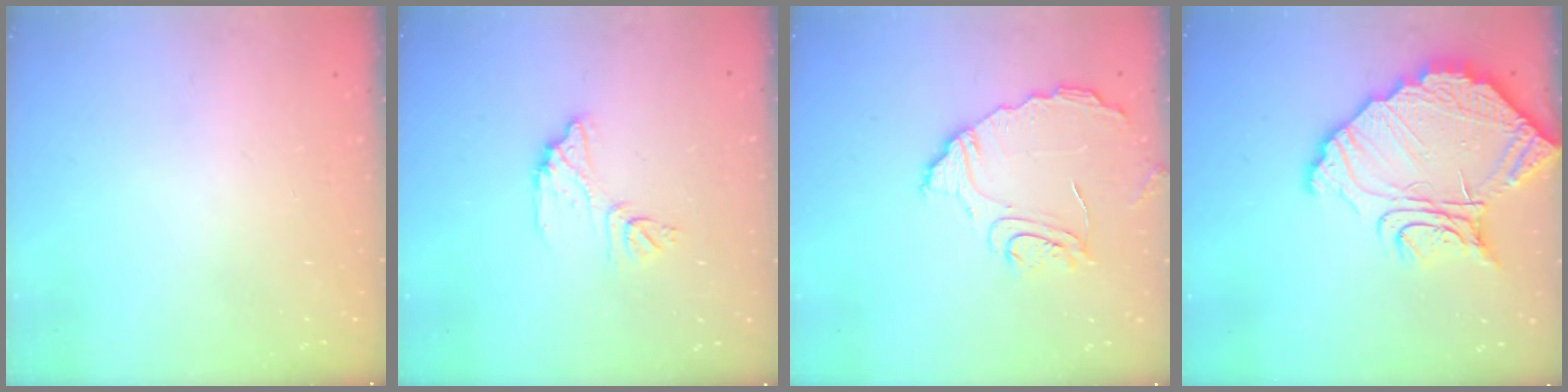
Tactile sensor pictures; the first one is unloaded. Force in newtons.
{"total": 9.5, "press": 9.5, "slide": 0.7}
{"total": 11.2, "press": 11.2, "slide": 0.8}
{"total": 15.5, "press": 15.4, "slide": 1.6}